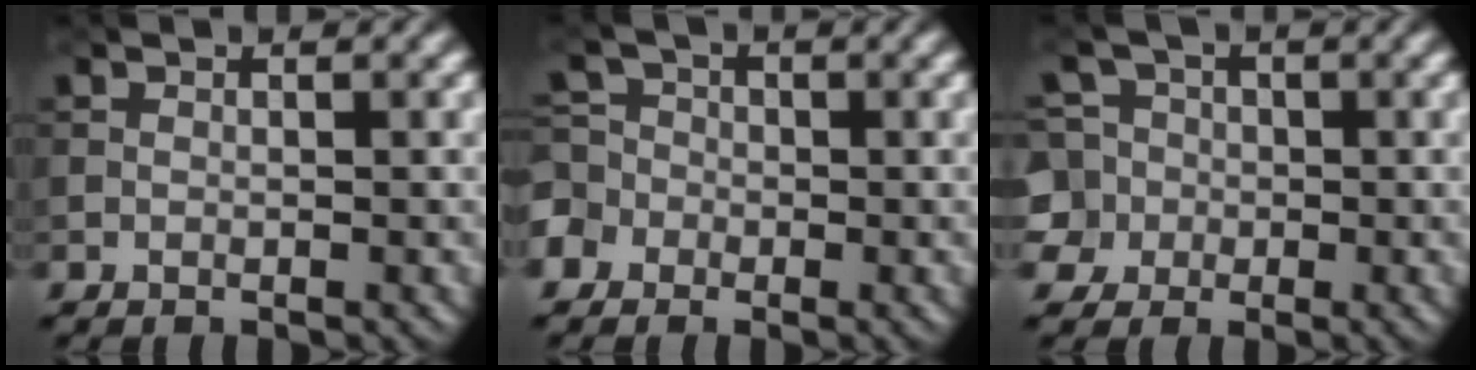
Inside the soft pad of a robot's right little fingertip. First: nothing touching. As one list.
[{"total": 5.0, "force": [-2.7, 4.1, 0.8], "torque": [-0.014, 0.009, -0.072]}, {"total": 6.4, "force": [-1.0, 6.1, 1.5], "torque": [-0.040, 0.029, -0.056]}]